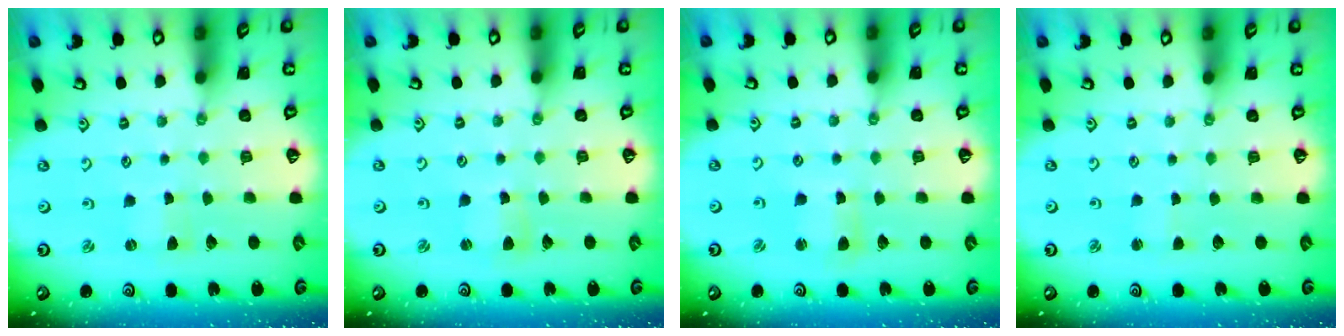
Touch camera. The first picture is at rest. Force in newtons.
{"total": 1.8, "press": 1.8, "slide": 0.2}
{"total": 3.8, "press": 3.8, "slide": 0.5}
{"total": 0.8, "press": 0.8, "slide": 0.2}